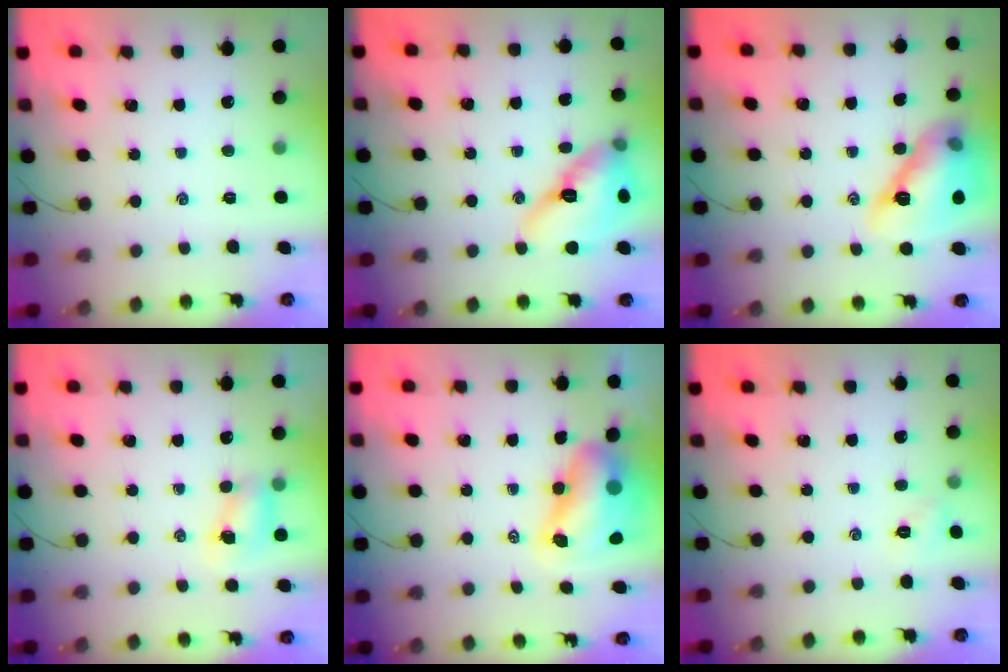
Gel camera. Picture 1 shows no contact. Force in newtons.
{"total": 16.4, "press": 16.0, "slide": 3.7}
{"total": 14.3, "press": 14.0, "slide": 2.8}
{"total": 5.9, "press": 5.9, "slide": 1.0}
{"total": 9.7, "press": 9.3, "slide": 2.8}
{"total": 2.2, "press": 2.2, "slide": 0.5}